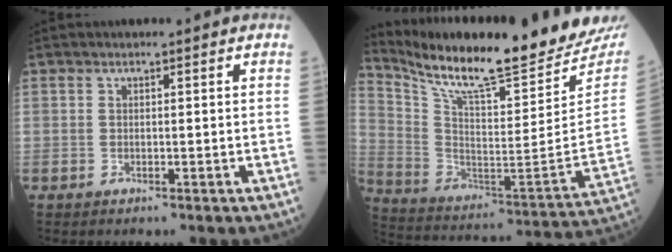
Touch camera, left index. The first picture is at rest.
{"total": 26.2, "force": [23.6, 1.6, 11.4], "torque": [-0.213, -0.090, 0.346]}